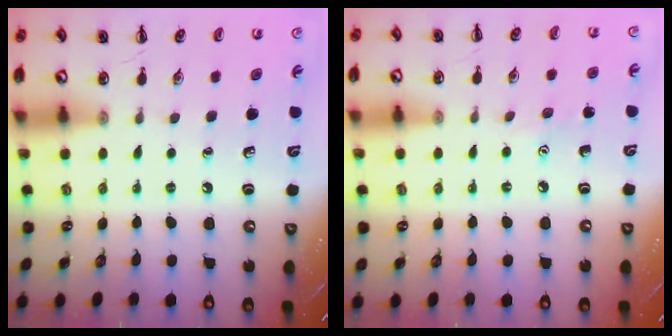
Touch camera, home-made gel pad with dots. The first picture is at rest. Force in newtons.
{"total": 3.9, "press": 3.8, "slide": 0.9}